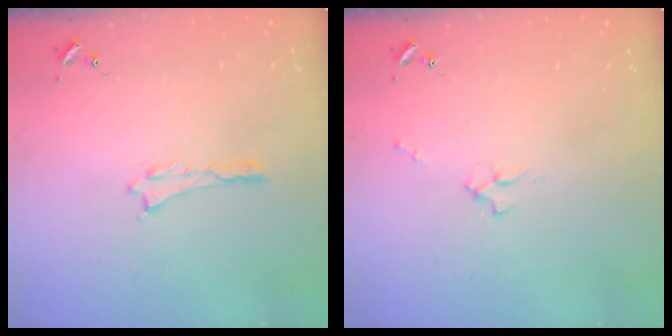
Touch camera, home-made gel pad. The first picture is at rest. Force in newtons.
{"total": 1.7, "press": 1.6, "slide": 0.2}